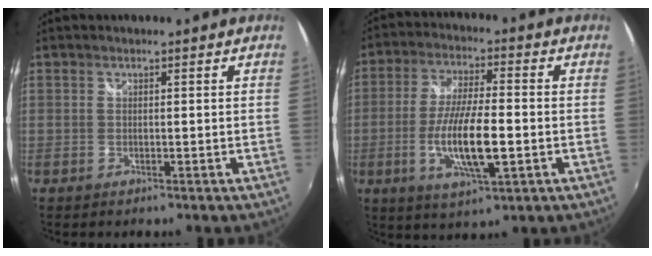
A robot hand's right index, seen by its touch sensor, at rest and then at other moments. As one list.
[{"total": 12.1, "force": [-3.0, 2.7, 11.4], "torque": [-0.225, -0.011, -0.055]}]